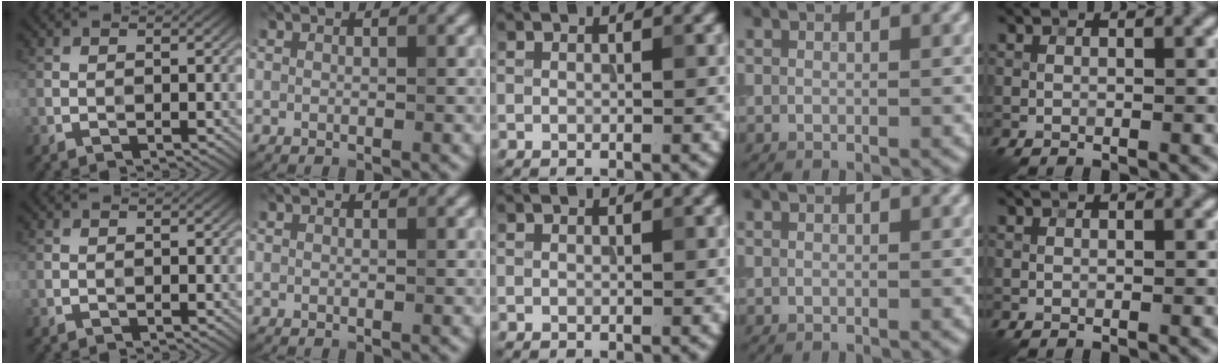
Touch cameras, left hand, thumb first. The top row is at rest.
{}